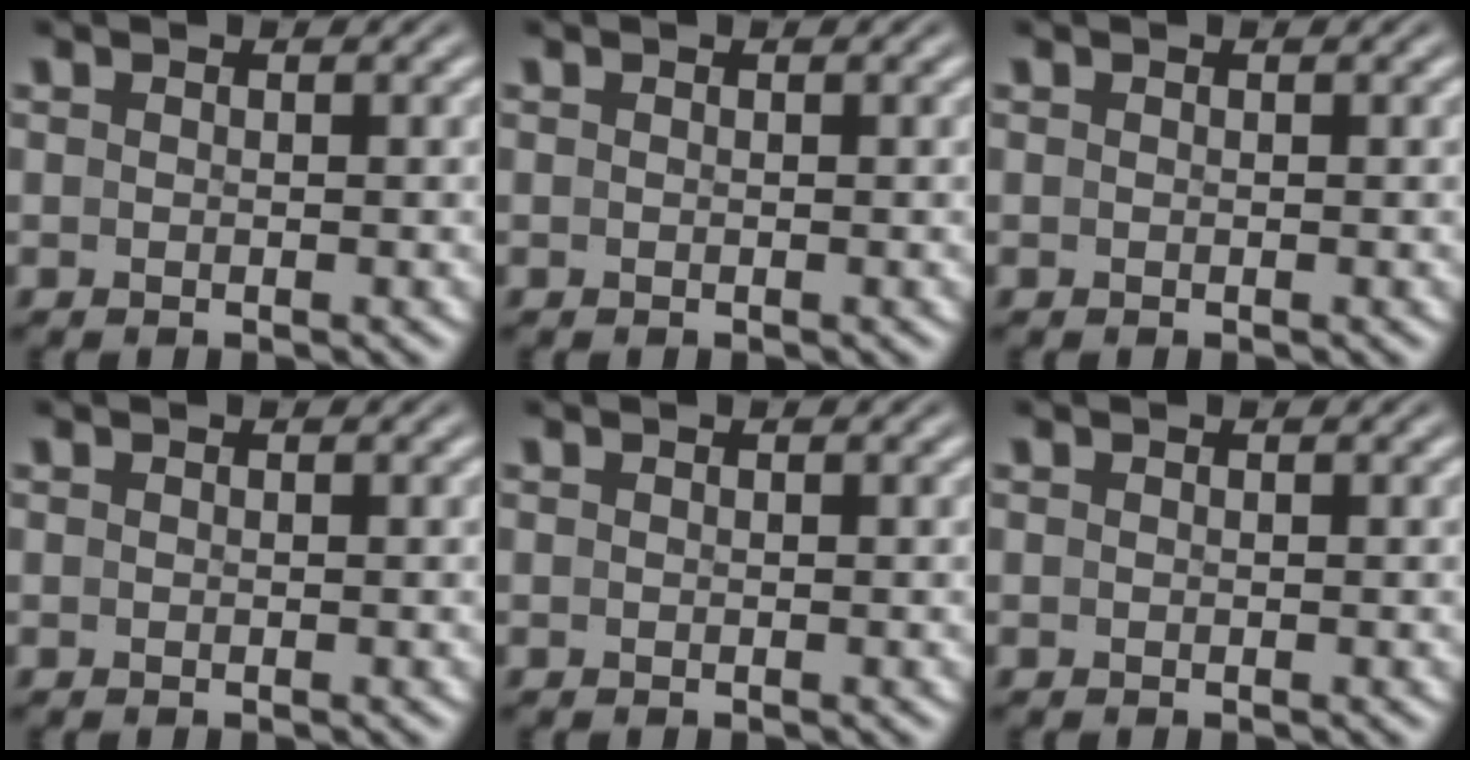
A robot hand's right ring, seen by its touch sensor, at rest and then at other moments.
{"total": 0.0}
{"total": 0.0}
{"total": 0.0}
{"total": 0.0}
{"total": 0.0}